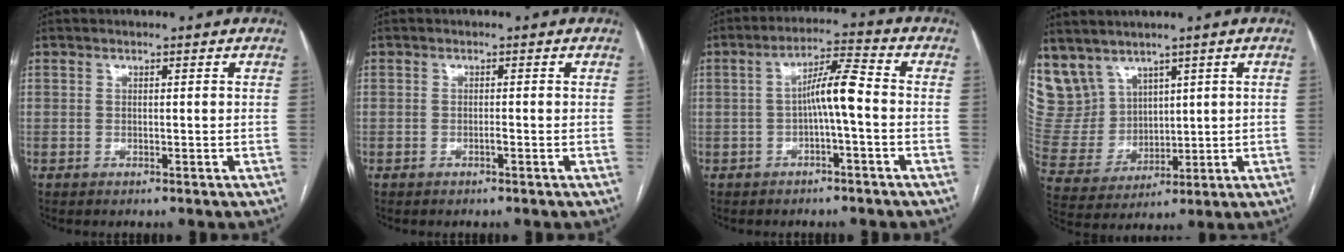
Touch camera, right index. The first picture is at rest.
{"total": 0.6, "force": [-0.3, 0.0, 0.5], "torque": [-0.009, 0.001, -0.005]}
{"total": 6.2, "force": [-0.8, 0.4, 6.1], "torque": [-0.104, 0.022, -0.014]}
{"total": 10.1, "force": [7.1, 6.9, 1.9], "torque": [-0.067, 0.027, 0.172]}